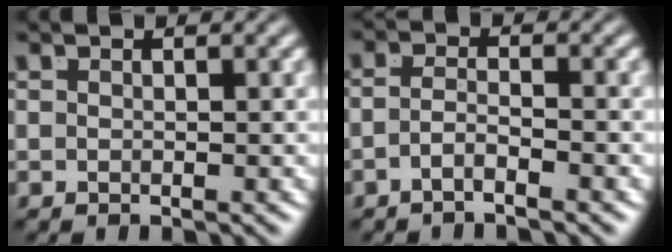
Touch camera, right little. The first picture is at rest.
{"total": 2.2, "force": [-1.9, -0.2, 1.2], "torque": [-0.023, -0.013, -0.030]}